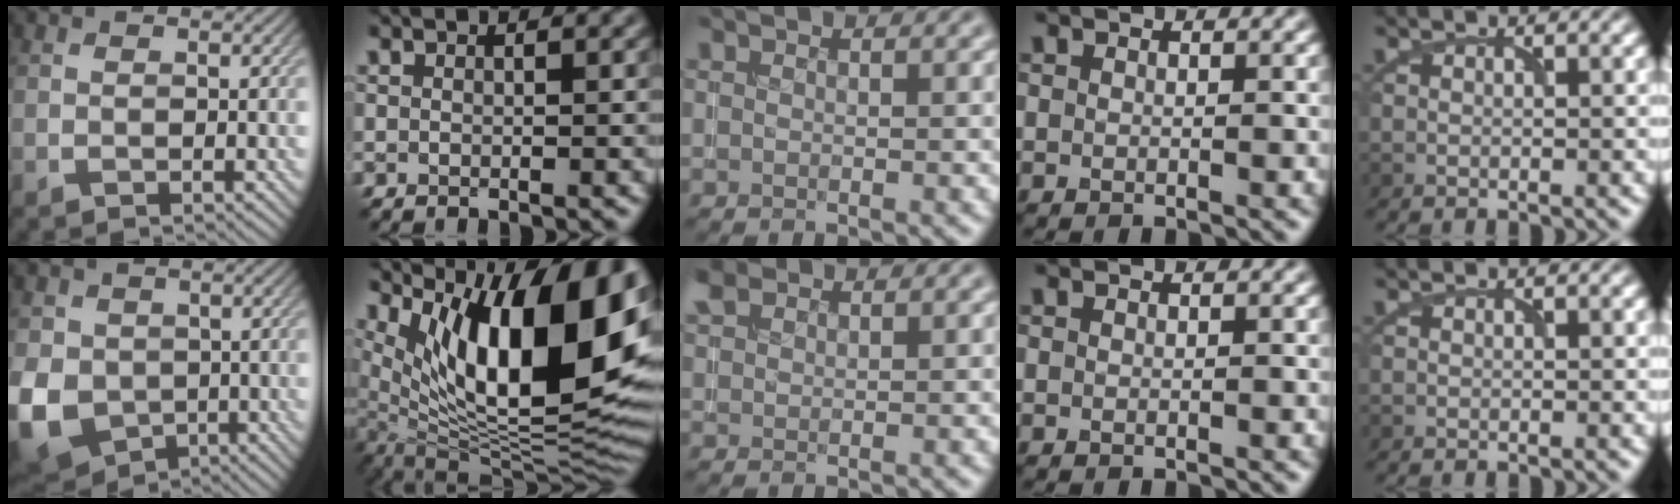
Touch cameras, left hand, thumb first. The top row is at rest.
{"thumb": {"total": 10.6, "force": [-1.9, 8.7, 5.8], "torque": [-0.161, -0.035, -0.031]}, "index": {"total": 16.8, "force": [5.9, 6.8, 14.2], "torque": [-0.197, 0.006, 0.104]}, "middle": {"total": 2.0, "force": [1.5, 1.0, 0.7], "torque": [-0.019, 0.009, 0.035]}}